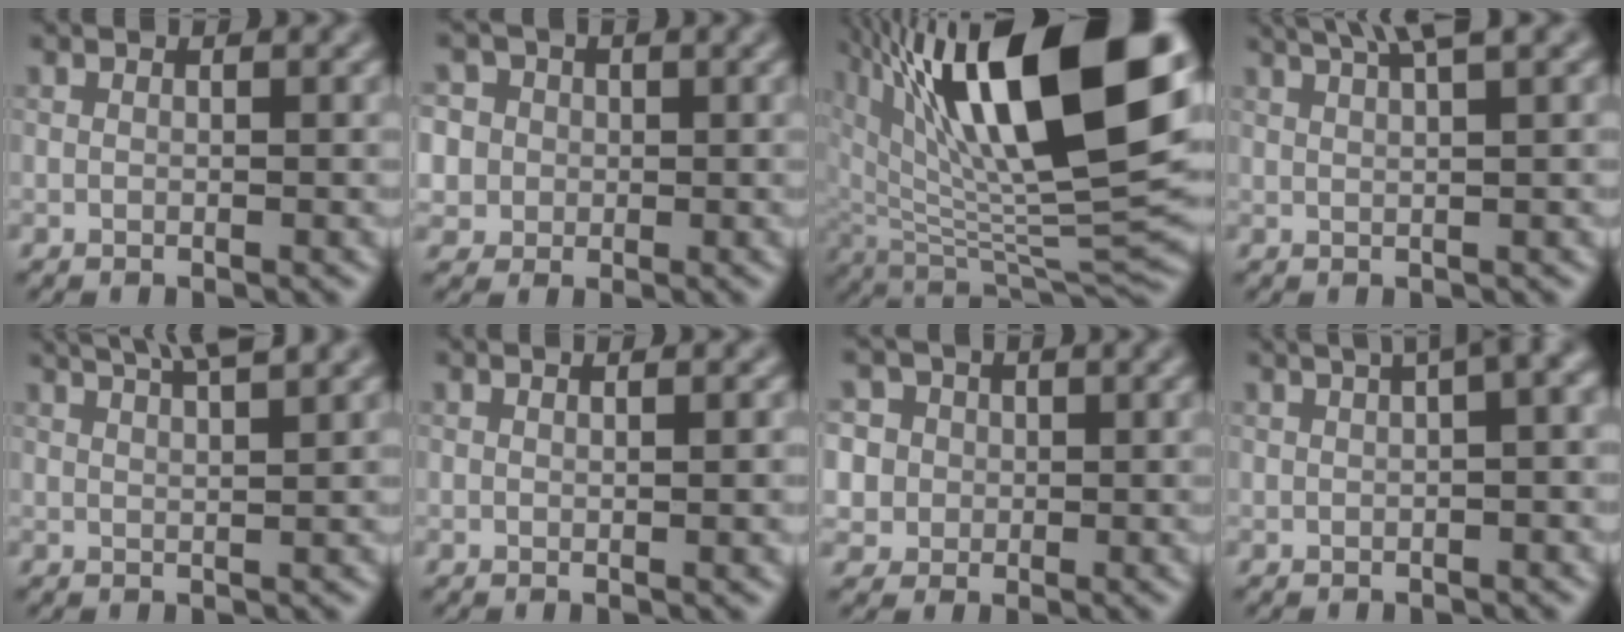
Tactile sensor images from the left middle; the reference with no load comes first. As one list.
[{"total": 5.8, "force": [1.9, 5.1, 1.8], "torque": [-0.055, 0.028, 0.027]}, {"total": 16.7, "force": [6.2, 6.3, 14.1], "torque": [-0.233, 0.013, 0.119]}, {"total": 4.1, "force": [2.8, 0.5, 2.9], "torque": [-0.032, 0.021, 0.032]}, {"total": 5.1, "force": [3.9, 1.1, 3.1], "torque": [-0.024, 0.033, 0.035]}, {"total": 1.7, "force": [0.5, 0.7, 1.5], "torque": [-0.008, 0.008, -0.003]}, {"total": 5.0, "force": [1.8, 4.5, 1.4], "torque": [-0.047, 0.023, 0.032]}, {"total": 9.1, "force": [4.4, 3.7, 7.1], "torque": [-0.082, 0.054, 0.062]}]